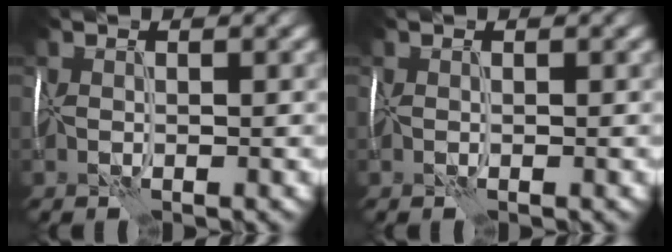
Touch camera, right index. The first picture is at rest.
{"total": 0.0}